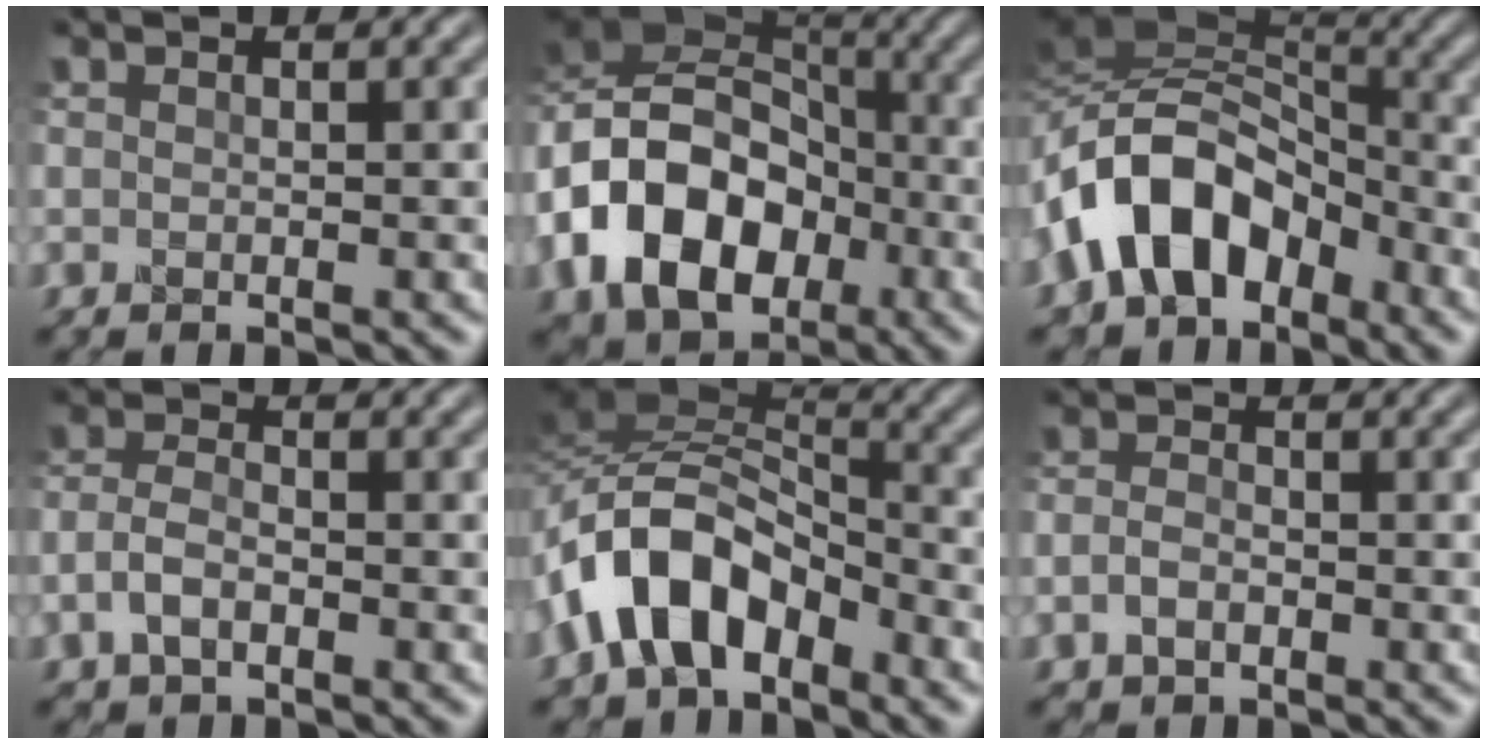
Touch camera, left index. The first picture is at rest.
{"total": 12.8, "force": [-3.3, 9.5, 7.9], "torque": [-0.176, -0.003, -0.070]}
{"total": 8.0, "force": [-2.9, 5.2, 5.3], "torque": [-0.093, 0.022, -0.065]}
{"total": 2.0, "force": [-1.2, 1.1, 1.3], "torque": [-0.036, 0.009, -0.033]}
{"total": 7.2, "force": [-3.8, 4.1, 4.5], "torque": [-0.084, 0.014, -0.080]}
{"total": 1.2, "force": [-0.7, 0.8, 0.6], "torque": [-0.025, 0.005, -0.022]}